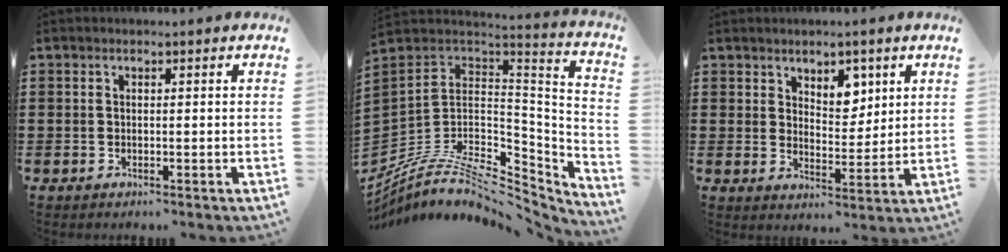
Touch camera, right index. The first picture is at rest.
{"total": 9.1, "force": [-5.8, 4.2, 5.6], "torque": [-0.132, -0.009, -0.113]}
{"total": 4.8, "force": [3.2, 3.0, 2.0], "torque": [-0.037, -0.001, 0.055]}